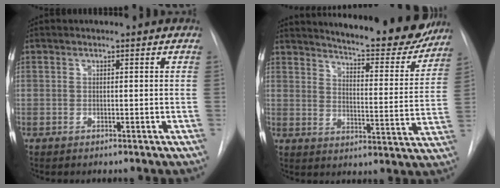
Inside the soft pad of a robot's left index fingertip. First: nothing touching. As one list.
[{"total": 21.3, "force": [19.3, 3.3, 8.3], "torque": [-0.116, -0.069, 0.240]}]